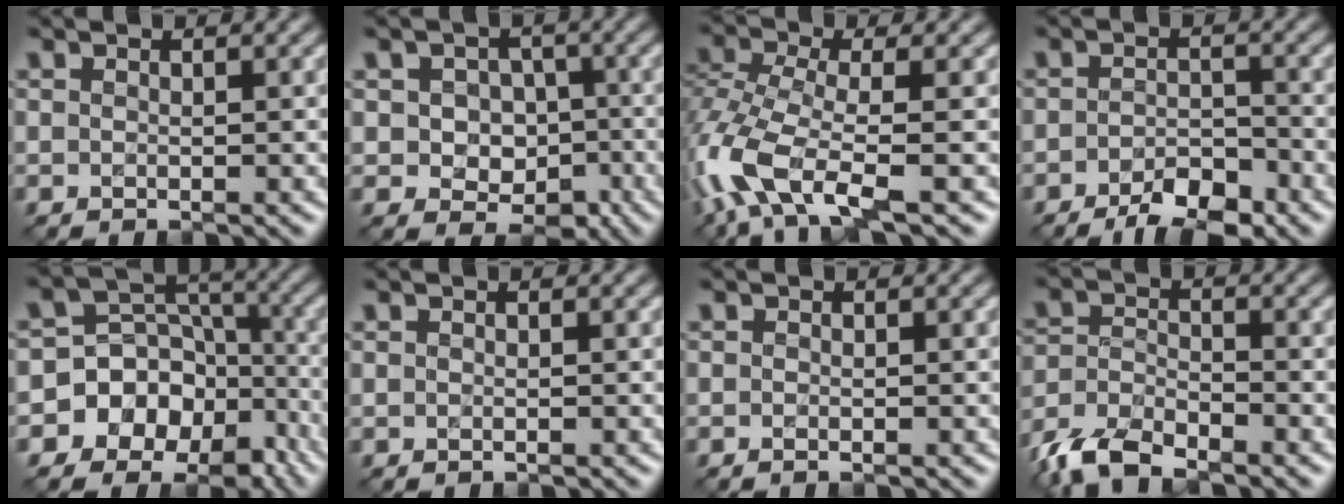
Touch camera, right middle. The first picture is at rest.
{"total": 5.0, "force": [-0.8, 4.2, 2.6], "torque": [-0.017, 0.002, -0.023]}
{"total": 7.4, "force": [-3.5, 2.9, 5.8], "torque": [-0.137, -0.002, -0.081]}
{"total": 4.8, "force": [-3.3, 1.7, 2.9], "torque": [-0.043, -0.001, -0.055]}
{"total": 11.1, "force": [-6.3, 8.7, 2.8], "torque": [-0.040, -0.001, -0.117]}
{"total": 0.0}
{"total": 0.0}
{"total": 6.3, "force": [-5.0, 2.2, 3.1], "torque": [-0.064, -0.005, -0.108]}